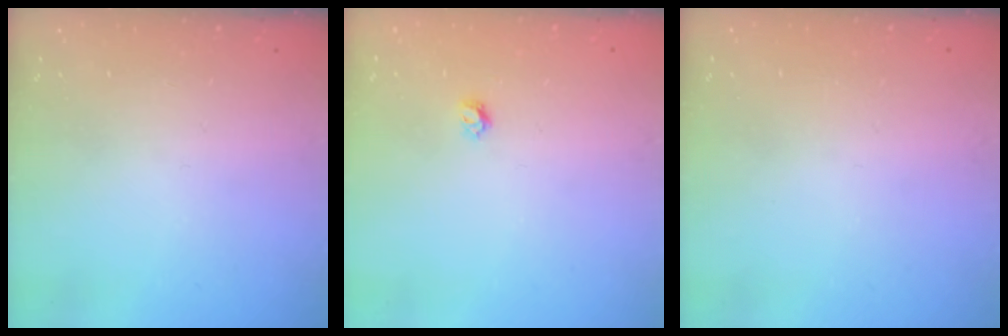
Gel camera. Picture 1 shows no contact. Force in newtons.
{"total": 3.3, "press": 3.3, "slide": 0.3}
{"total": 0.7, "press": 0.7, "slide": 0.3}